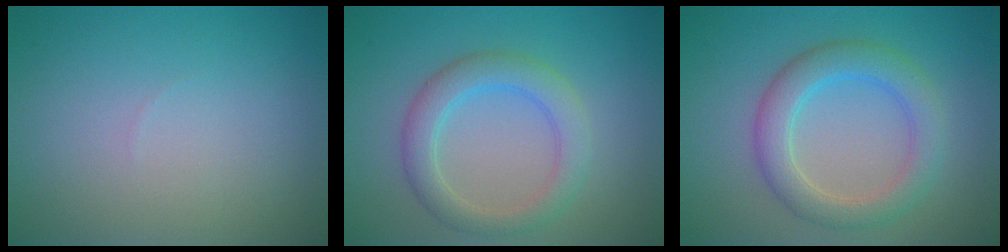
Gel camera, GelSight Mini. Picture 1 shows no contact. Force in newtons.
{"total": 3.7, "press": 3.7, "slide": 0.2}
{"total": 4.3, "press": 4.3, "slide": 0.3}